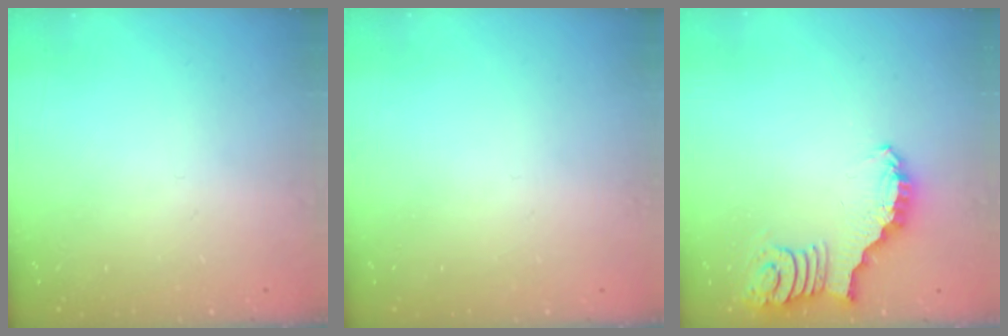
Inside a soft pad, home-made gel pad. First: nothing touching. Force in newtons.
{"total": 0.0}
{"total": 2.7, "press": 2.7, "slide": 0.5}